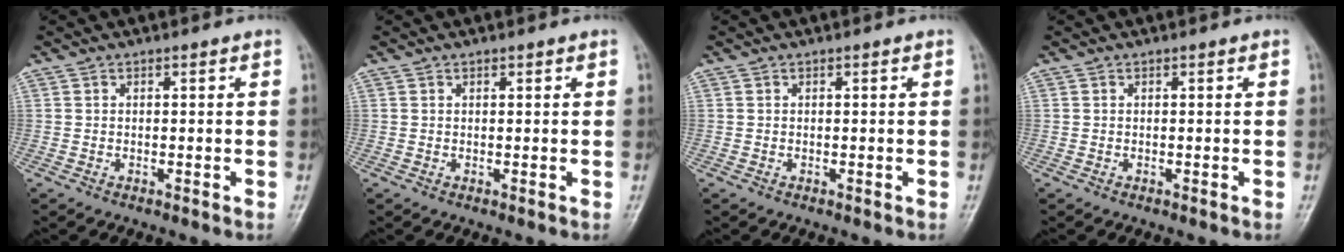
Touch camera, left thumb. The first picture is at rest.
{"total": 0.6, "force": [0.4, 0.2, 0.3], "torque": [-0.007, -0.003, 0.007]}
{"total": 0.0}
{"total": 0.0}